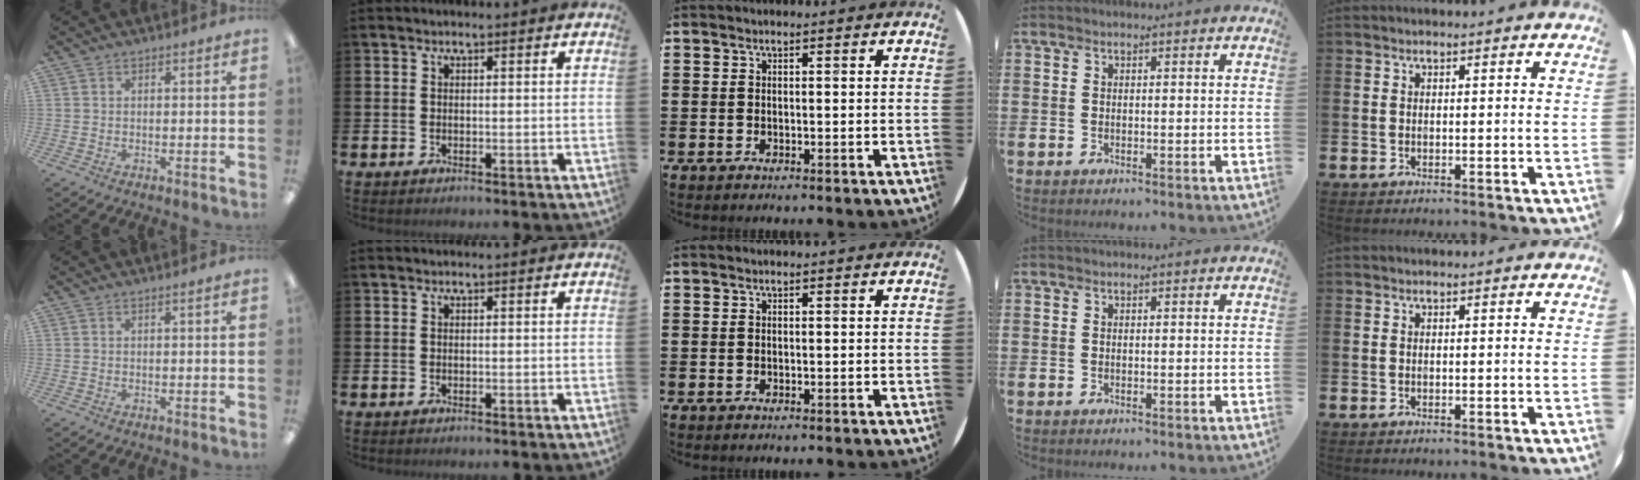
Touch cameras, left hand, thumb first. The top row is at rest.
{}